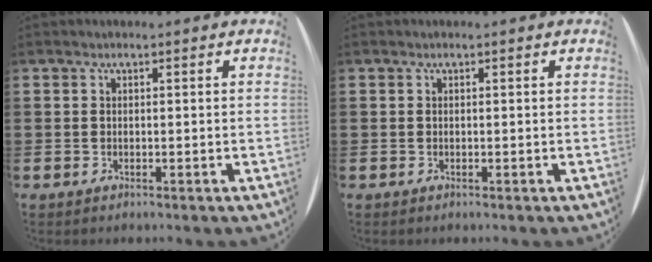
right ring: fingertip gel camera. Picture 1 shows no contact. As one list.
[{"total": 0.0}]